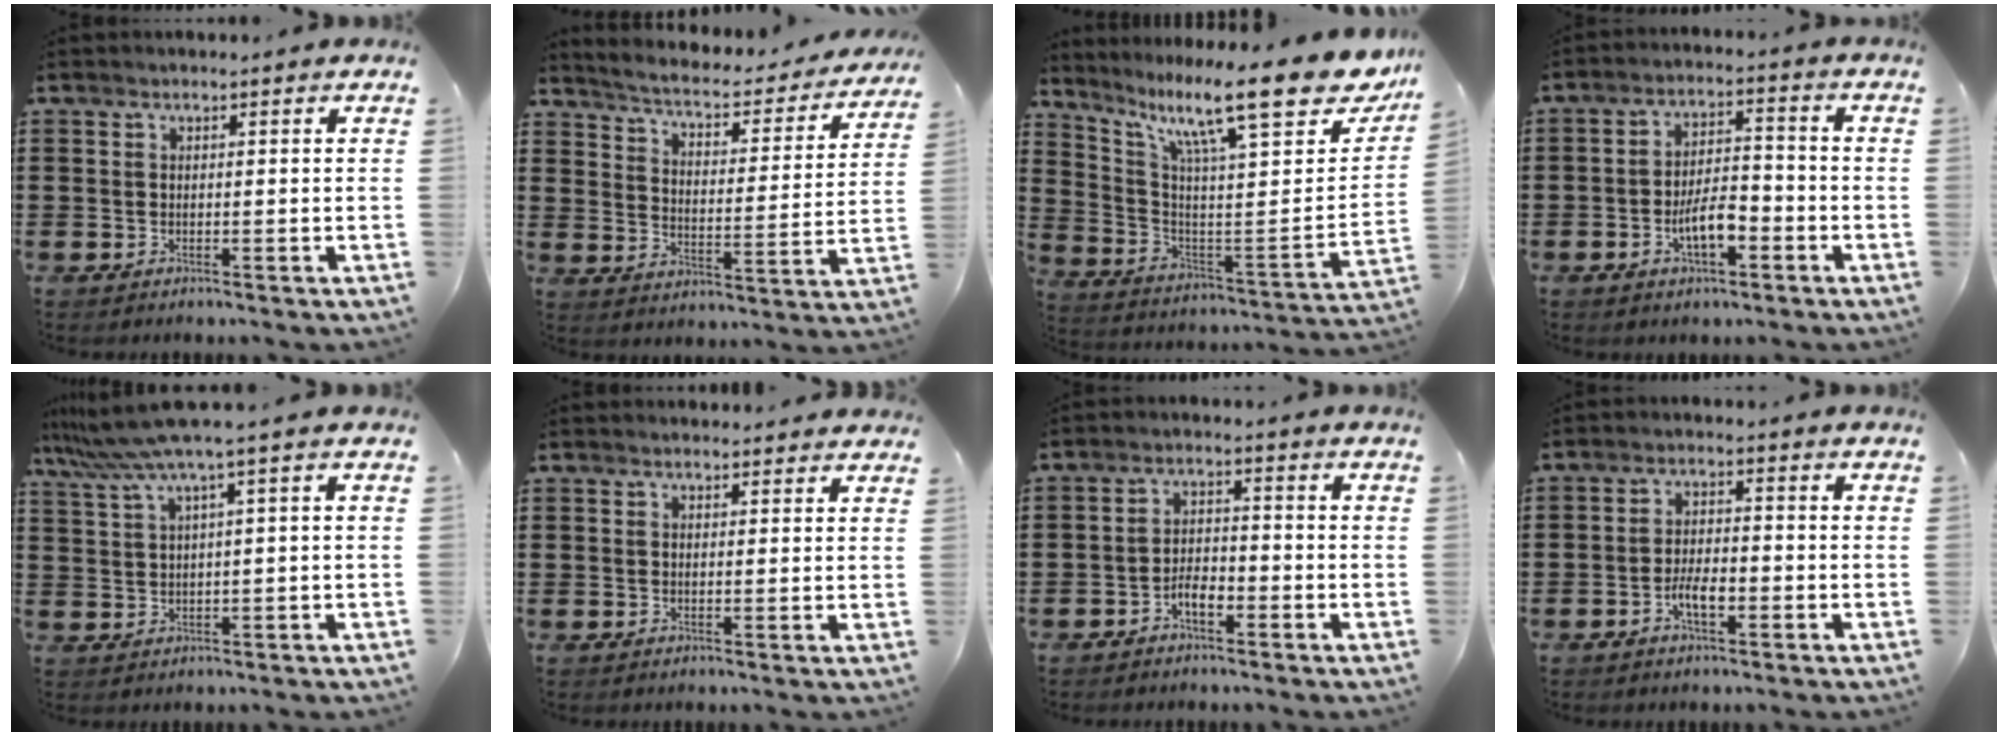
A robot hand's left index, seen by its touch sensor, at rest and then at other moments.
{"total": 3.1, "force": [2.8, 0.2, 1.3], "torque": [-0.044, -0.029, 0.035]}
{"total": 15.4, "force": [11.0, 1.7, 10.7], "torque": [-0.202, -0.086, 0.172]}
{"total": 6.4, "force": [-2.5, 2.4, 5.3], "torque": [-0.102, 0.009, -0.049]}
{"total": 5.4, "force": [2.8, -0.4, 4.6], "torque": [-0.113, -0.020, 0.044]}
{"total": 1.5, "force": [1.4, 0.2, 0.2], "torque": [-0.007, 0.002, 0.028]}
{"total": 3.4, "force": [-2.0, 1.4, 2.3], "torque": [-0.042, 0.006, -0.038]}
{"total": 4.2, "force": [-1.6, 1.6, 3.5], "torque": [-0.073, 0.000, -0.033]}